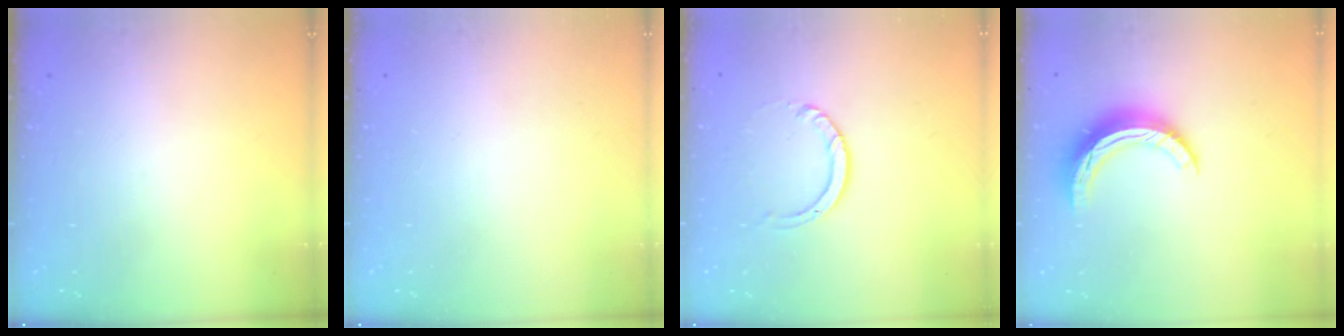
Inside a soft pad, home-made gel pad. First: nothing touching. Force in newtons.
{"total": 0.0}
{"total": 3.1, "press": 3.1, "slide": 0.3}
{"total": 9.9, "press": 9.9, "slide": 0.7}